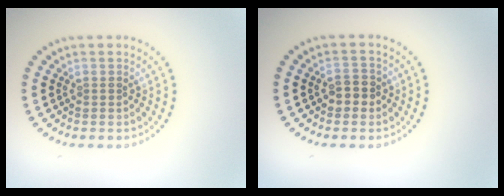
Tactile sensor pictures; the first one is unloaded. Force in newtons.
{"total": 1.9, "press": 1.9, "slide": 0.3}